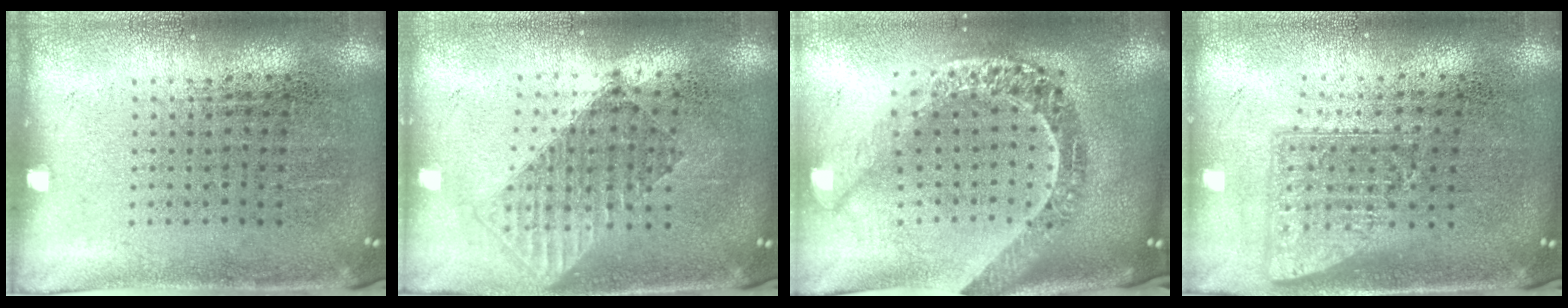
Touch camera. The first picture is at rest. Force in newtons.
{"total": 1.5, "press": 1.3, "slide": 0.8}
{"total": 2.9, "press": 2.2, "slide": 1.8}
{"total": 1.6, "press": 1.2, "slide": 1.0}